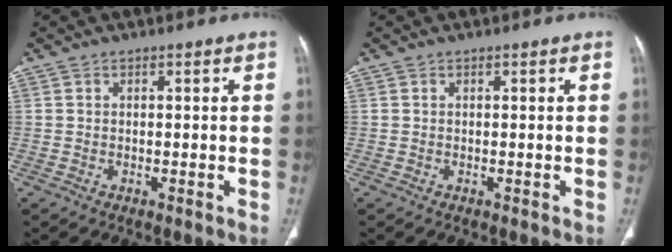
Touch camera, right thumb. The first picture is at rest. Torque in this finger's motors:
{"motor_torque": [0.07, 0.07, -0.18, 0.06, 0.00]}